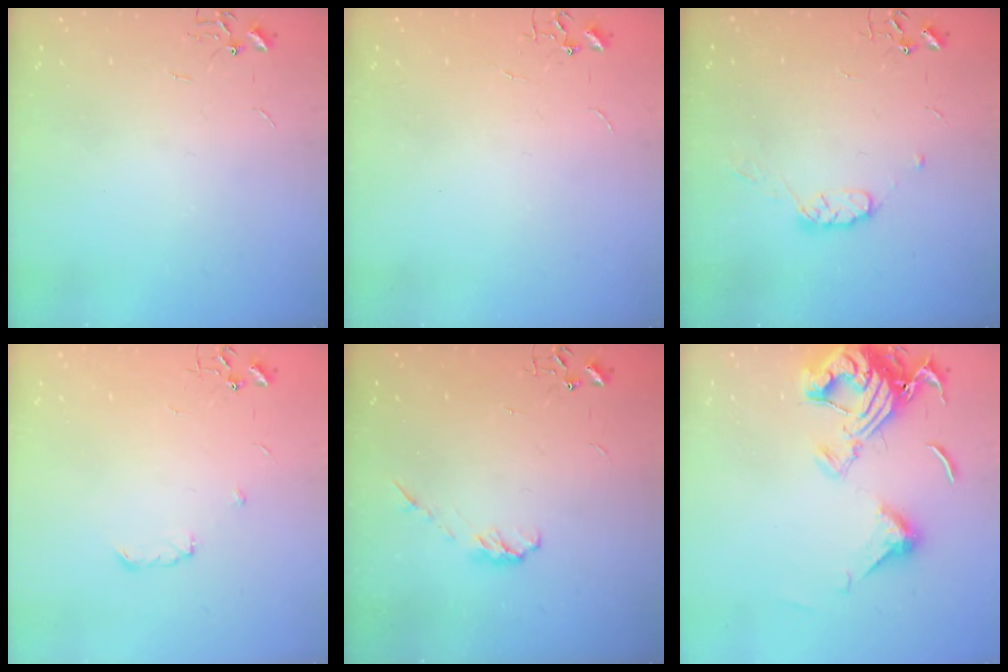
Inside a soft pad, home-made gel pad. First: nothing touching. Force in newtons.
{"total": 0.0}
{"total": 7.1, "press": 7.0, "slide": 1.1}
{"total": 4.3, "press": 4.2, "slide": 0.6}
{"total": 4.6, "press": 4.5, "slide": 0.7}
{"total": 16.0, "press": 16.0, "slide": 1.0}